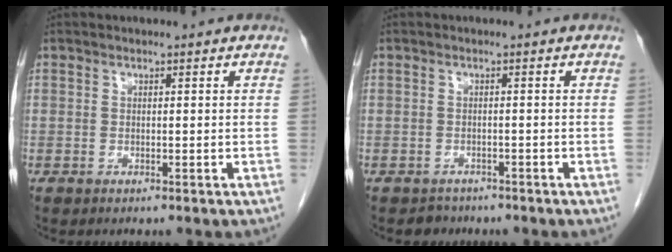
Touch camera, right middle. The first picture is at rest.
{"total": 2.0, "force": [-1.6, 1.1, -0.3], "torque": [-0.003, 0.002, -0.025]}